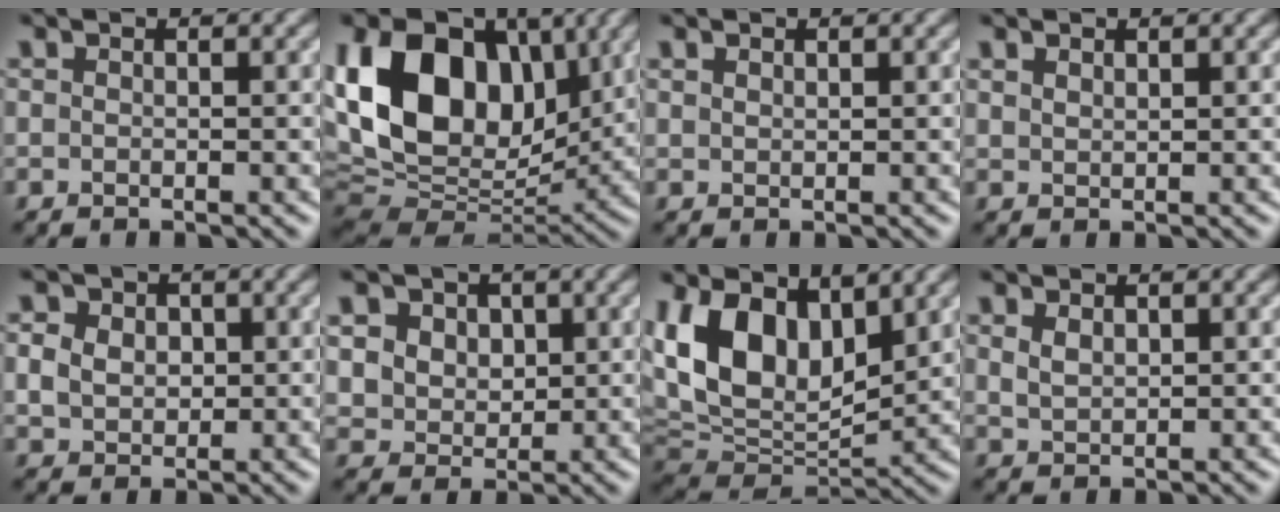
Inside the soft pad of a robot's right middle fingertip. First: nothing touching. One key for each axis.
{"total": 16.2, "fx": 4.5, "fy": 10.6, "fz": 11.4, "tx": -0.221, "ty": 0.031, "tz": 0.075}
{"total": 0.6, "fx": 0.5, "fy": 0.3, "fz": 0.0, "tx": -0.003, "ty": 0.002, "tz": 0.014}
{"total": 0.9, "fx": 0.8, "fy": 0.4, "fz": 0.2, "tx": -0.007, "ty": 0.002, "tz": 0.020}
{"total": 4.3, "fx": 1.1, "fy": 3.6, "fz": 2.1, "tx": -0.038, "ty": 0.021, "tz": 0.009}
{"total": 6.8, "fx": 3.0, "fy": 5.3, "fz": 3.0, "tx": -0.069, "ty": 0.020, "tz": 0.043}
{"total": 10.2, "fx": 3.8, "fy": 6.3, "fz": 7.1, "tx": -0.151, "ty": 0.001, "tz": 0.066}
{"total": 1.2, "fx": 0.6, "fy": 0.8, "fz": 0.7, "tx": -0.017, "ty": 0.001, "tz": 0.016}